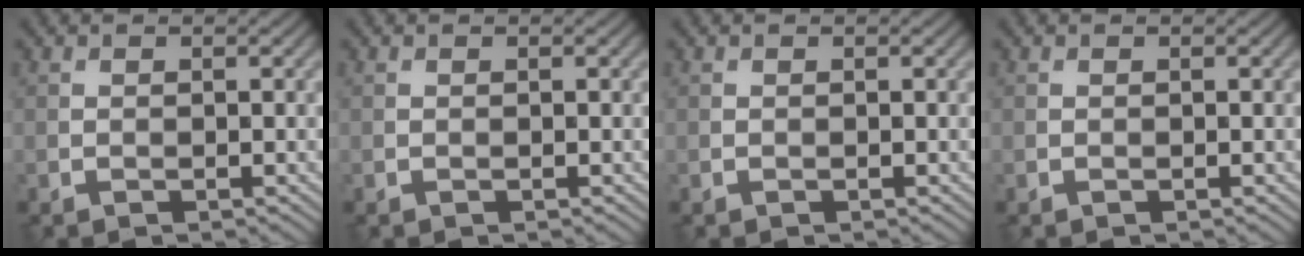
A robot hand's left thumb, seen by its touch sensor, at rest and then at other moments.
{"total": 0.0}
{"total": 0.0}
{"total": 0.0}